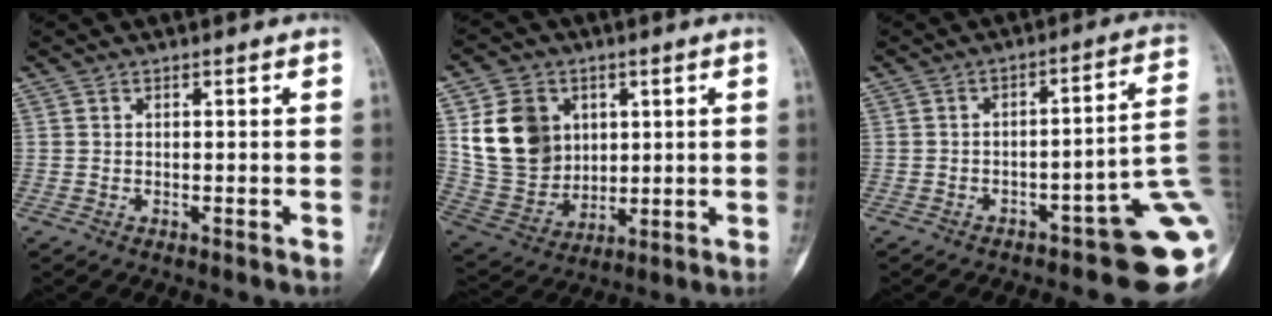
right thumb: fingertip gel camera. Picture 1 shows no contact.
{"total": 14.8, "force": [4.1, 12.0, 7.6], "torque": [-0.111, -0.013, 0.093]}
{"total": 15.1, "force": [-6.6, 4.2, 12.9], "torque": [-0.089, 0.066, -0.081]}